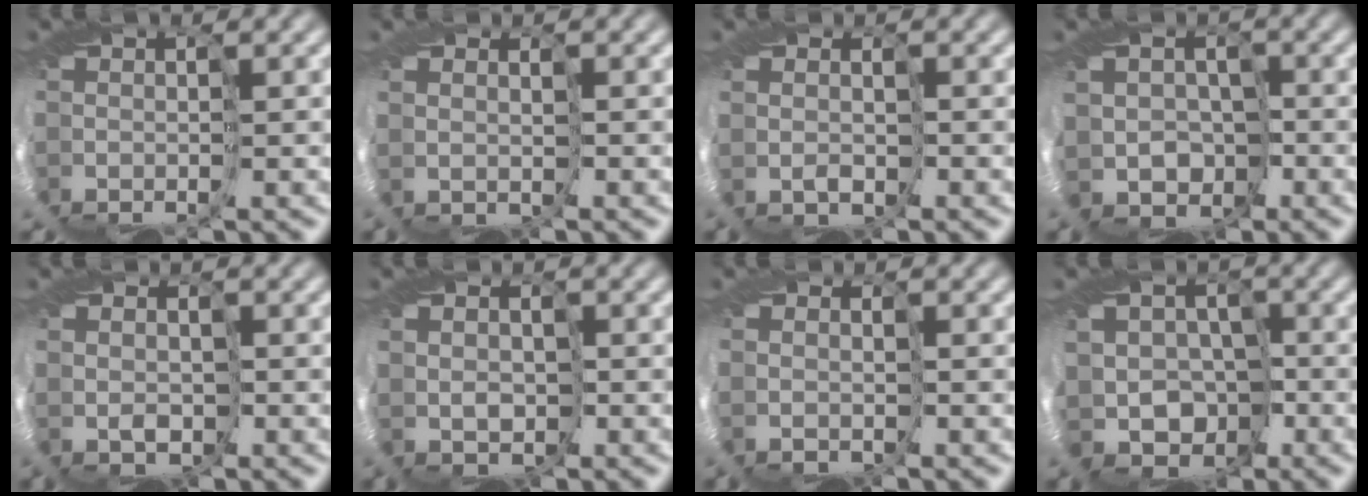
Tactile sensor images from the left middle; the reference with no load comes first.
{"total": 1.7, "force": [1.6, 0.0, -0.6], "torque": [0.008, -0.009, 0.035]}
{"total": 2.1, "force": [1.8, -0.5, -1.0], "torque": [0.021, 0.001, 0.032]}
{"total": 2.7, "force": [0.1, 2.7, 0.1], "torque": [0.015, 0.011, -0.028]}
{"total": 2.1, "force": [2.0, 0.2, -0.6], "torque": [0.001, -0.002, 0.033]}
{"total": 2.4, "force": [2.3, 0.6, -0.5], "torque": [0.003, 0.003, 0.038]}
{"total": 1.8, "force": [1.7, 0.2, -0.5], "torque": [0.009, -0.002, 0.031]}
{"total": 4.6, "force": [-1.0, 4.4, 0.9], "torque": [-0.003, 0.007, -0.053]}